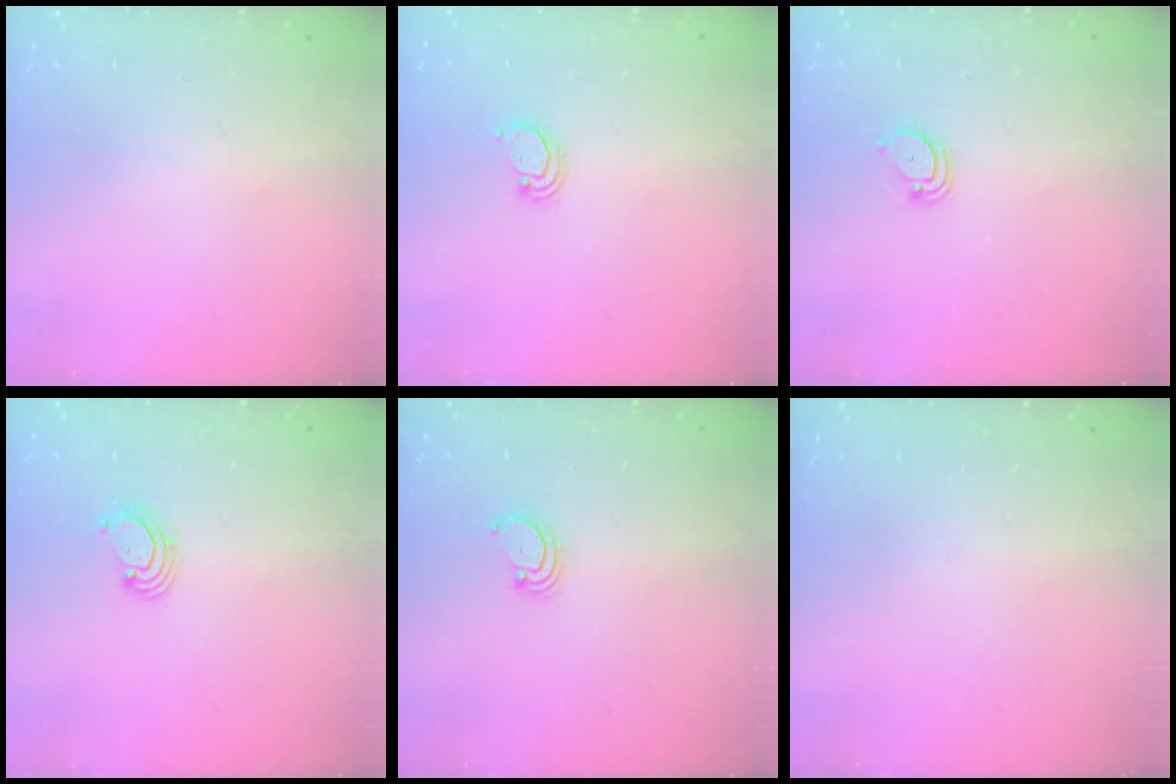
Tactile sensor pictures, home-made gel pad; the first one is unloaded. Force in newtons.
{"total": 2.2, "press": 2.2, "slide": 0.2}
{"total": 2.1, "press": 2.1, "slide": 0.2}
{"total": 2.8, "press": 2.8, "slide": 0.3}
{"total": 2.5, "press": 2.5, "slide": 0.3}
{"total": 0.0}